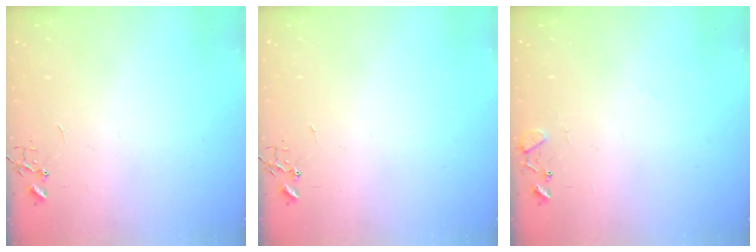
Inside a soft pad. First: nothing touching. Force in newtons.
{"total": 0.0}
{"total": 8.4, "press": 8.4, "slide": 0.7}